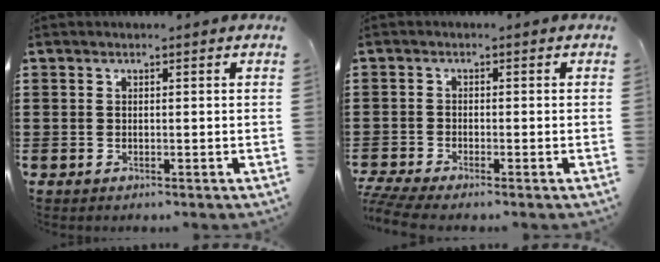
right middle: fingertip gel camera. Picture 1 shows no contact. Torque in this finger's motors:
{"motor_torque": [1.26, -0.57, 0.25, 0.19]}